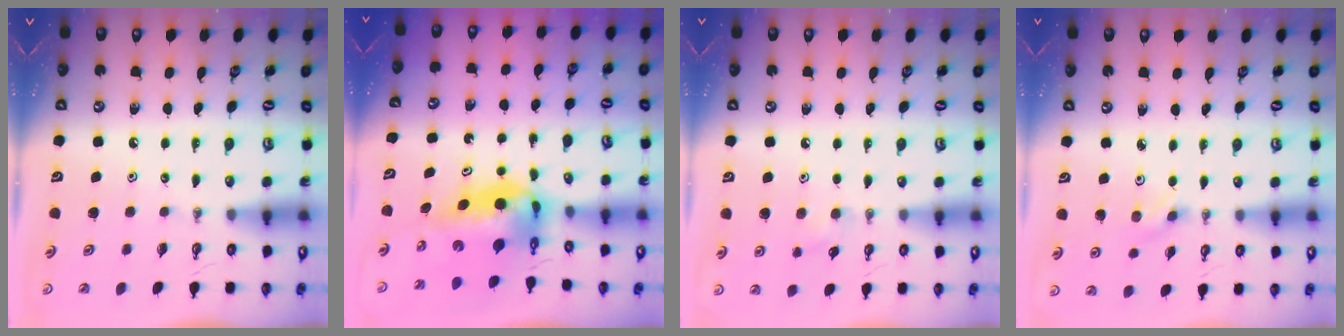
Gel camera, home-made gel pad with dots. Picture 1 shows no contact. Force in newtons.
{"total": 8.0, "press": 7.8, "slide": 1.9}
{"total": 6.9, "press": 6.2, "slide": 3.0}
{"total": 2.9, "press": 2.6, "slide": 1.4}